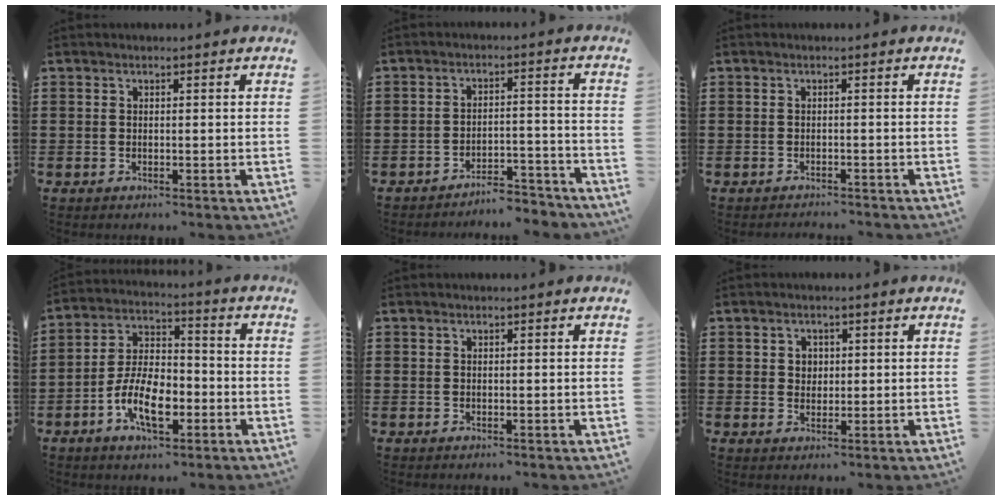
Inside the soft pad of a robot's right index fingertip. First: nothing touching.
{"total": 5.0, "force": [-4.9, 0.3, 0.9], "torque": [-0.019, 0.004, -0.099]}
{"total": 1.2, "force": [-1.2, 0.0, -0.2], "torque": [-0.001, 0.001, -0.026]}
{"total": 9.9, "force": [-4.0, 4.9, 7.5], "torque": [-0.157, -0.001, -0.079]}
{"total": 0.0}
{"total": 2.0, "force": [0.6, 1.8, 0.6], "torque": [-0.019, 0.011, 0.009]}